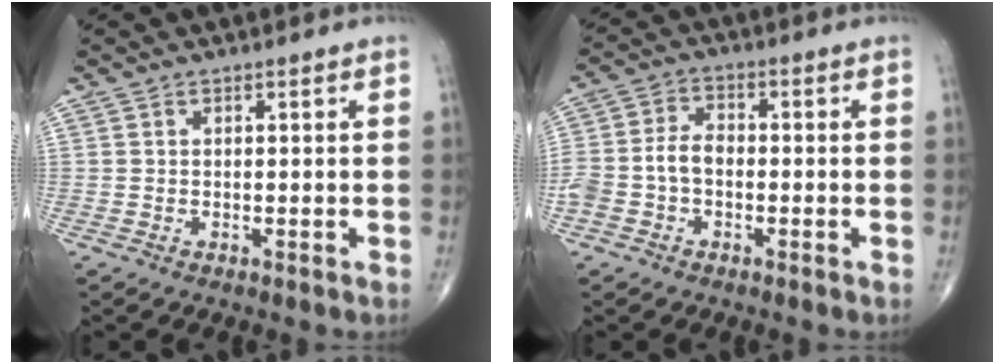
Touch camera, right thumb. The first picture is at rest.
{"total": 6.9, "force": [-1.6, 4.7, 4.7], "torque": [-0.101, 0.026, -0.038]}